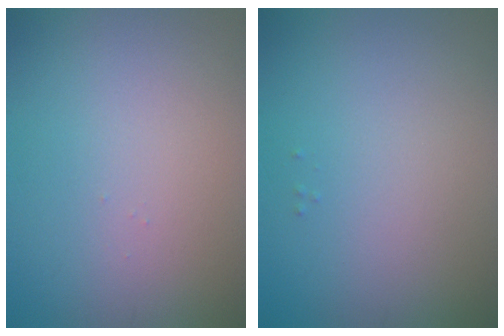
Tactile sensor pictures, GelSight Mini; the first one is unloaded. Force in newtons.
{"total": 0.0}